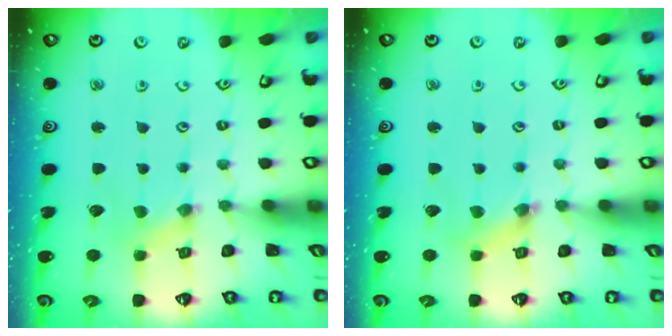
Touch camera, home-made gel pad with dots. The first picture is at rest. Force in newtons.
{"total": 2.9, "press": 2.9, "slide": 0.3}